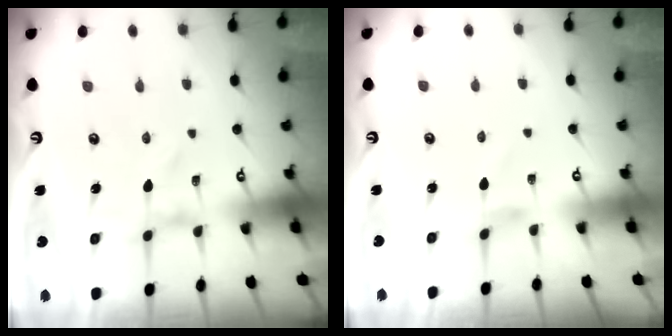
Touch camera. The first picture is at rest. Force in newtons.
{"total": 0.8, "press": 0.8, "slide": 0.1}